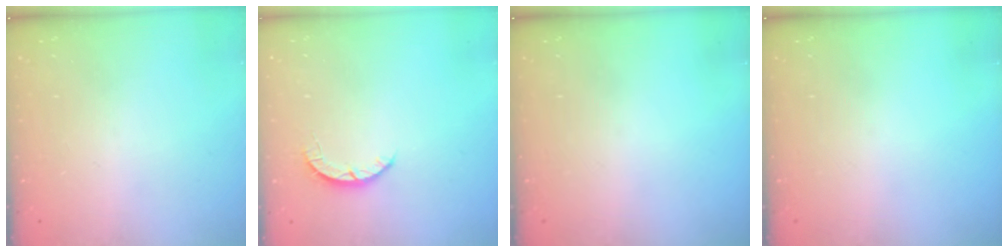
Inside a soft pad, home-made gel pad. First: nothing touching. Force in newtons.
{"total": 2.5, "press": 2.4, "slide": 0.4}
{"total": 0.0}
{"total": 0.0}